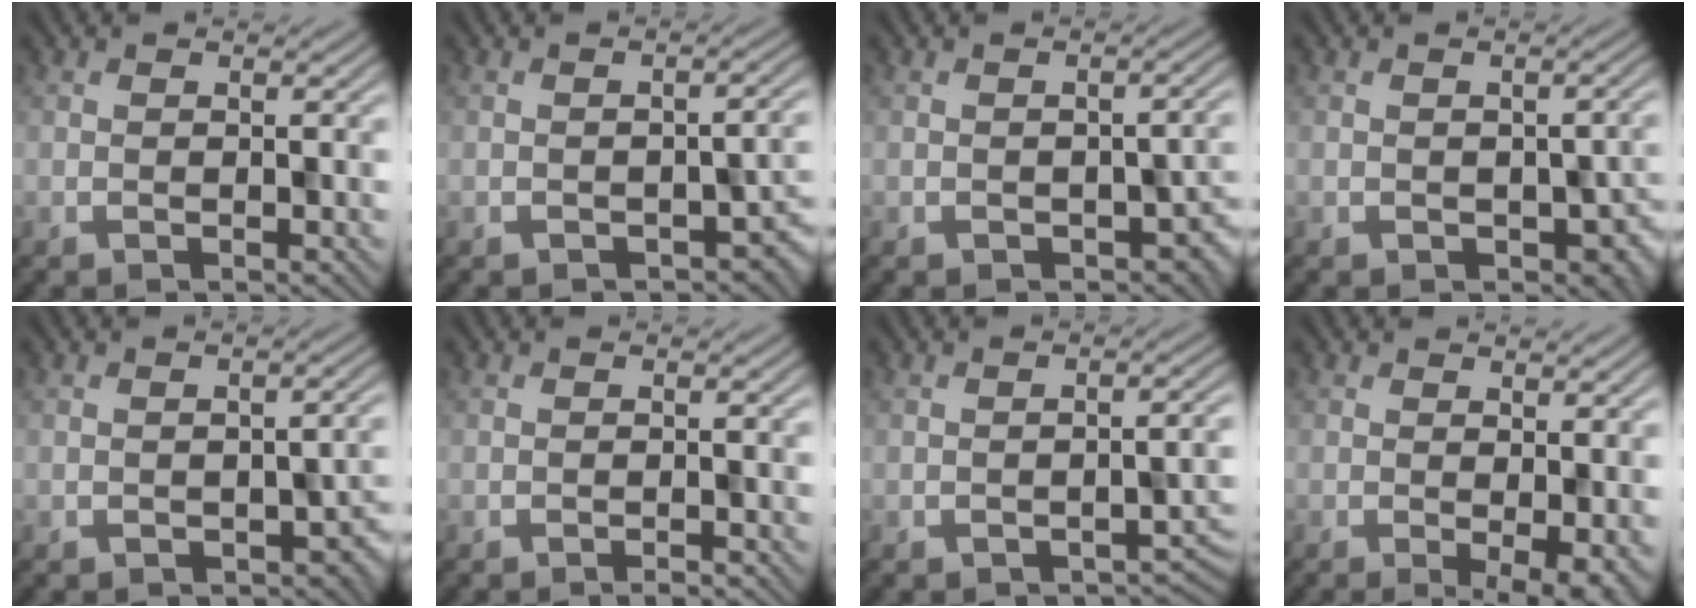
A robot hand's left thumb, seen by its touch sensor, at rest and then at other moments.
{"total": 4.5, "force": [-2.5, 2.1, 3.1], "torque": [-0.036, -0.009, -0.028]}
{"total": 5.2, "force": [-2.3, 3.0, 3.6], "torque": [-0.044, -0.016, -0.024]}
{"total": 5.1, "force": [-1.8, 3.3, 3.5], "torque": [-0.047, -0.018, -0.017]}
{"total": 4.7, "force": [-2.2, 2.6, 3.2], "torque": [-0.037, -0.012, -0.025]}
{"total": 0.8, "force": [-0.7, 0.0, 0.4], "torque": [-0.005, 0.002, -0.013]}
{"total": 3.0, "force": [-1.8, 1.1, 2.1], "torque": [-0.030, -0.002, -0.021]}
{"total": 3.5, "force": [-0.3, 0.9, 3.4], "torque": [-0.050, -0.008, -0.003]}